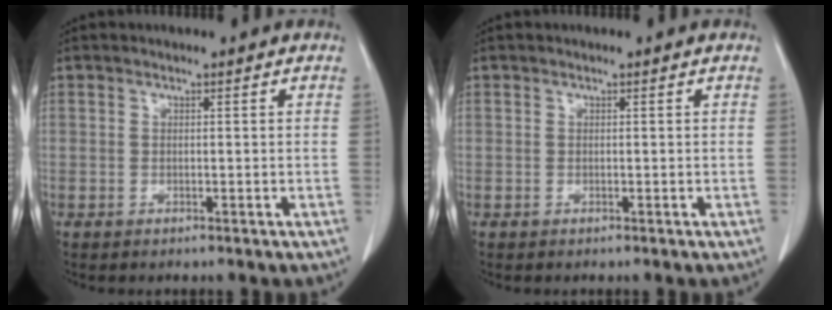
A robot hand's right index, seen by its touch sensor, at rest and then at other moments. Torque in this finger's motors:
{"motor_torque": [0.00, 0.00, 0.00, 0.00]}